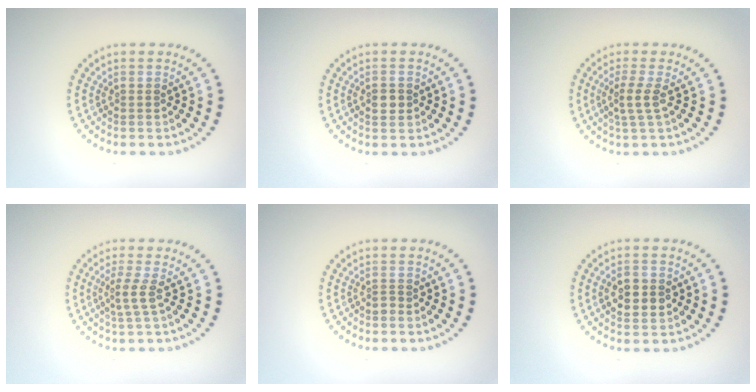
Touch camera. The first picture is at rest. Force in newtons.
{"total": 1.5, "press": 1.5, "slide": 0.2}
{"total": 2.1, "press": 1.5, "slide": 1.4}
{"total": 1.8, "press": 1.2, "slide": 1.3}
{"total": 0.7, "press": 0.5, "slide": 0.5}
{"total": 3.0, "press": 3.0, "slide": 0.1}